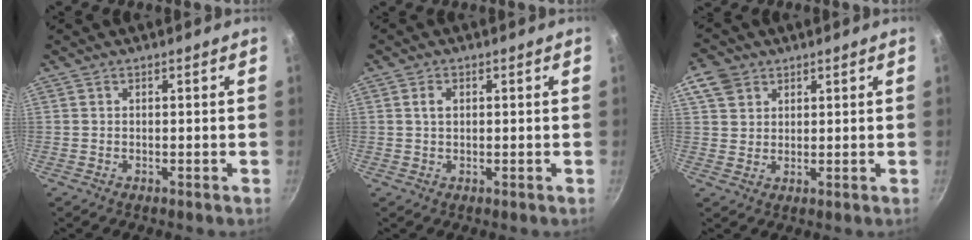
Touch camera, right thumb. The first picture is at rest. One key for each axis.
{"total": 1.9, "fx": 0.5, "fy": 1.3, "fz": 1.3, "tx": -0.023, "ty": 0.003, "tz": 0.012}
{"total": 5.8, "fx": 3.0, "fy": 4.5, "fz": 2.1, "tx": -0.021, "ty": -0.001, "tz": 0.053}